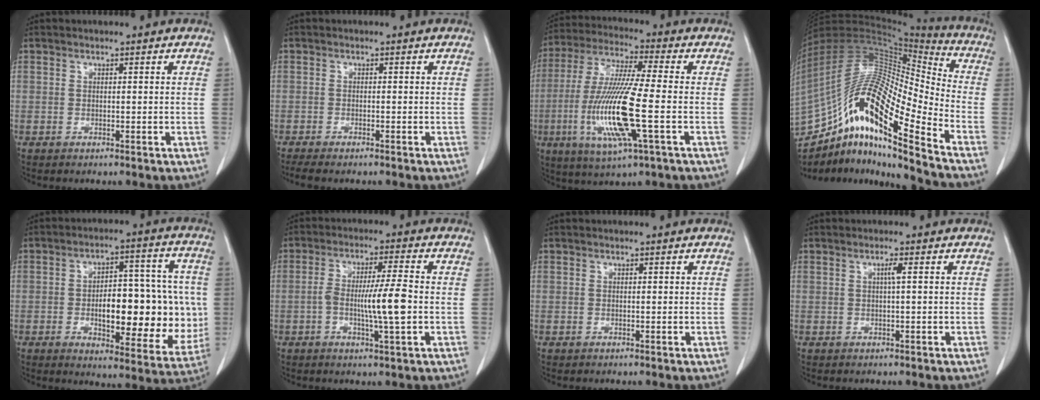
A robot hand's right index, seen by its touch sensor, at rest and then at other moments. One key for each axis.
{"total": 2.7, "fx": -2.3, "fy": 0.4, "fz": 1.4, "tx": -0.023, "ty": -0.009, "tz": -0.036}
{"total": 15.5, "fx": -3.5, "fy": 0.9, "fz": 15.1, "tx": -0.315, "ty": -0.016, "tz": -0.068}
{"total": 21.7, "fx": -13.6, "fy": 3.1, "fz": 16.7, "tx": -0.337, "ty": 0.012, "tz": -0.246}
{"total": 17.1, "fx": -1.5, "fy": 6.8, "fz": 15.6, "tx": -0.205, "ty": 0.021, "tz": -0.010}
{"total": 7.8, "fx": -1.3, "fy": 0.2, "fz": 7.7, "tx": -0.143, "ty": 0.001, "tz": -0.023}
{"total": 0.0}
{"total": 1.3, "fx": 0.2, "fy": -0.1, "fz": 1.3, "tx": -0.023, "ty": 0.002, "tz": 0.003}